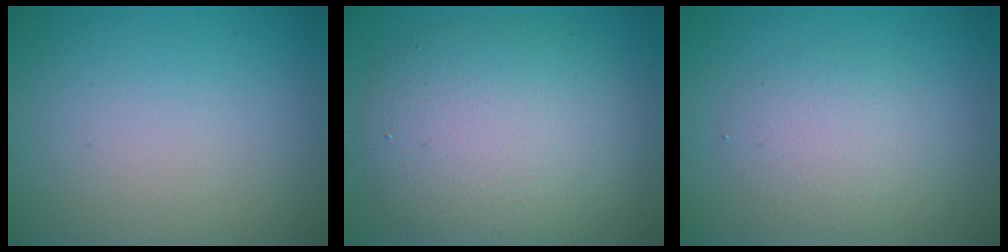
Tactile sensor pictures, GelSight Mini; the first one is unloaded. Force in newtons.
{"total": 7.7, "press": 7.7, "slide": 0.5}
{"total": 2.8, "press": 2.8, "slide": 0.2}